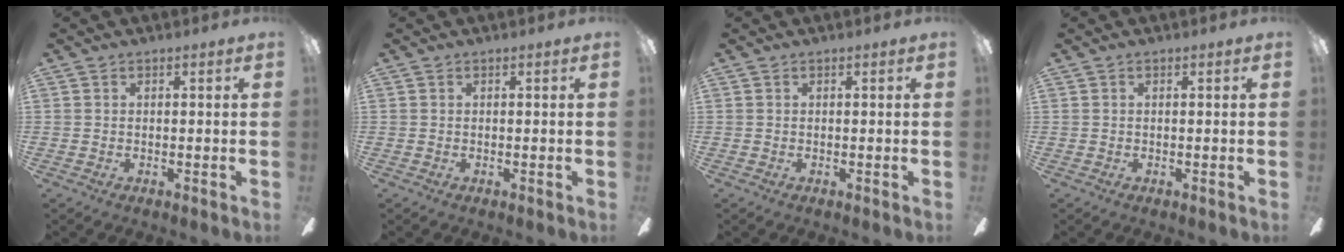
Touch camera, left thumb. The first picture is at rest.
{"total": 0.0}
{"total": 0.0}
{"total": 0.0}